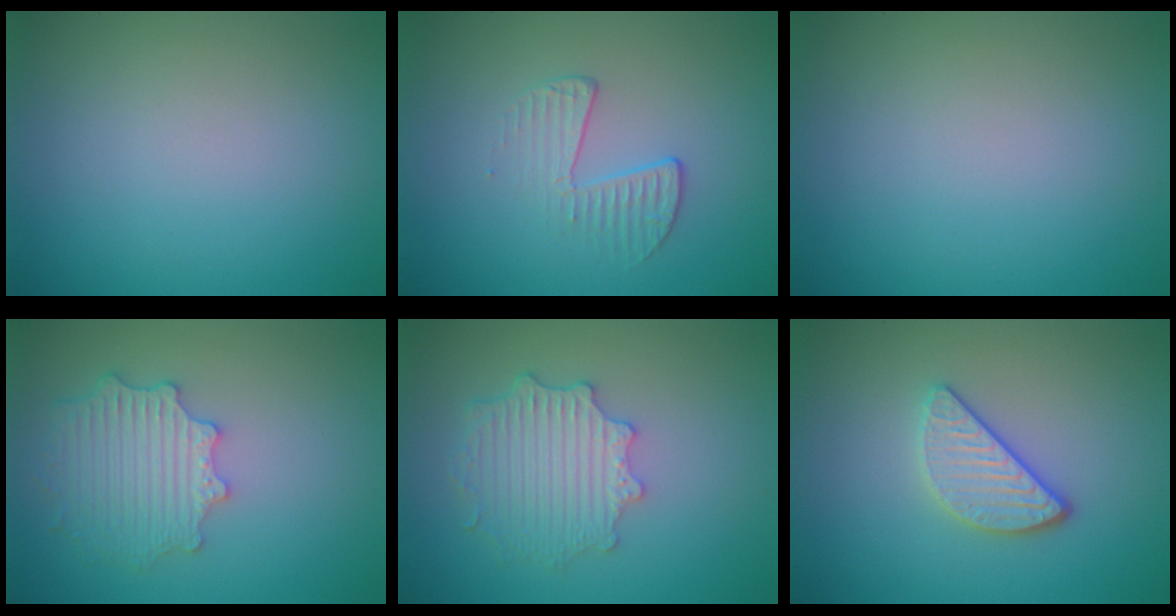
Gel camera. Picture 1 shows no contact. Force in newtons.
{"total": 2.1, "press": 1.0, "slide": 1.8}
{"total": 0.0}
{"total": 4.2, "press": 3.5, "slide": 2.3}
{"total": 4.3, "press": 3.5, "slide": 2.5}
{"total": 3.2, "press": 2.7, "slide": 1.8}